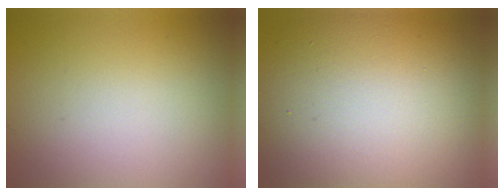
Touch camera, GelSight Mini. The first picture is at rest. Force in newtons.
{"total": 15.7, "press": 15.6, "slide": 0.9}